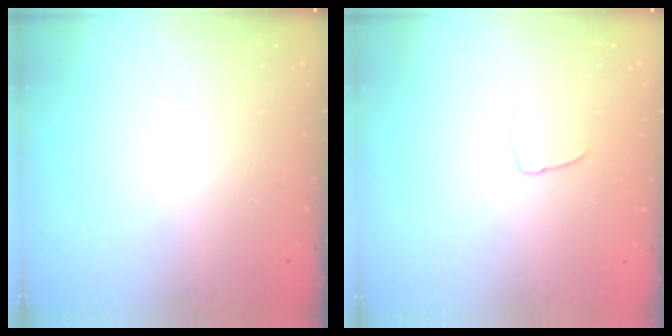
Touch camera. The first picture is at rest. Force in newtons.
{"total": 3.8, "press": 3.8, "slide": 0.3}